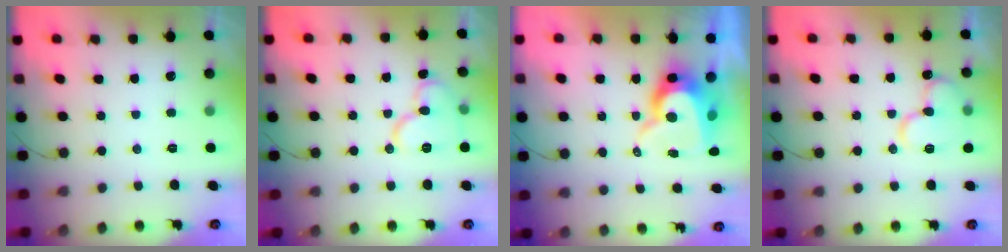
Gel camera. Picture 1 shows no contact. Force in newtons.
{"total": 10.9, "press": 10.9, "slide": 0.3}
{"total": 11.8, "press": 11.8, "slide": 1.0}
{"total": 13.4, "press": 13.3, "slide": 1.7}